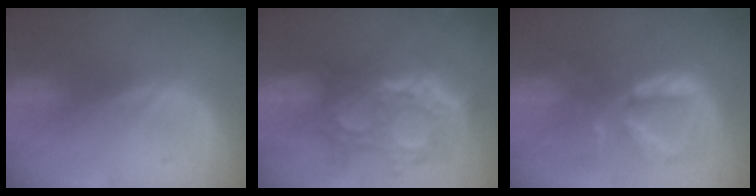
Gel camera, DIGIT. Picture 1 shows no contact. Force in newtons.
{"total": 11.9, "press": 10.7, "slide": 5.3}
{"total": 9.5, "press": 8.8, "slide": 3.6}